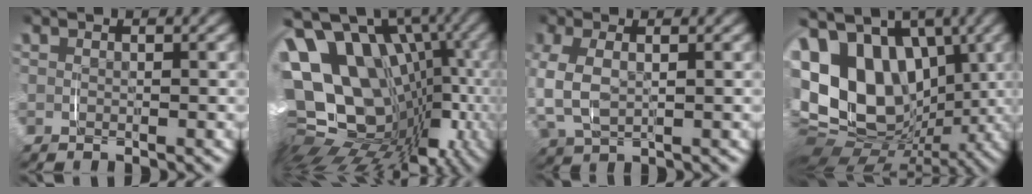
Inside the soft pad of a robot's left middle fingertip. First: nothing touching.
{"total": 25.0, "force": [-3.2, 18.5, 16.5], "torque": [-0.324, -0.072, -0.026]}
{"total": 5.3, "force": [0.4, 3.9, 3.6], "torque": [-0.111, -0.005, 0.014]}
{"total": 21.1, "force": [0.9, 16.4, 13.2], "torque": [-0.282, -0.039, 0.021]}